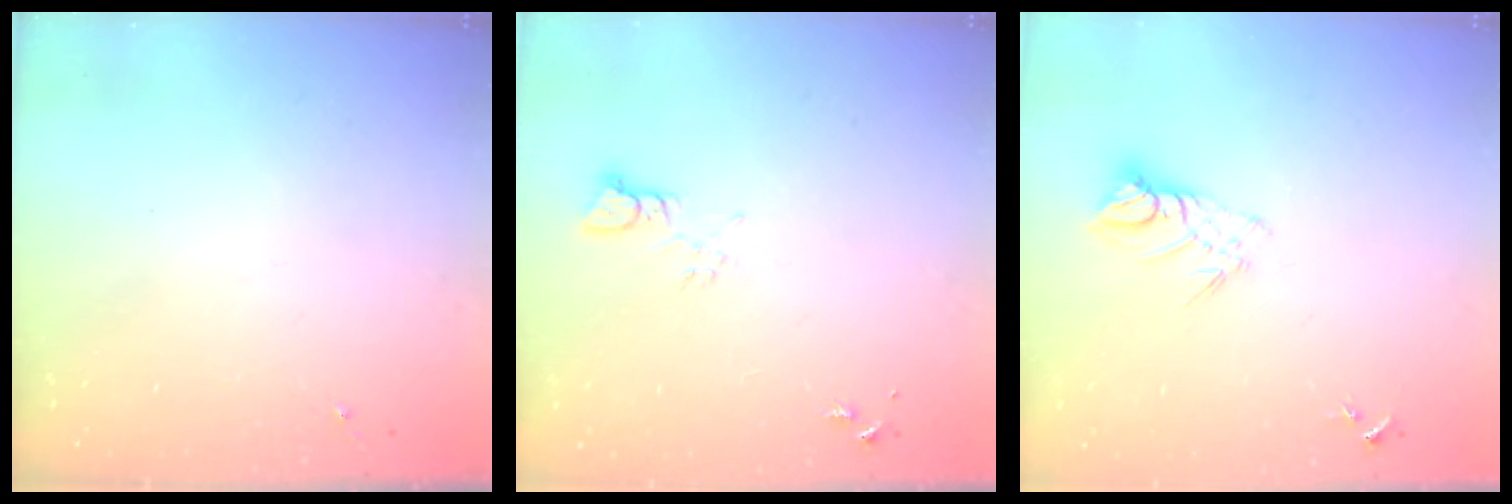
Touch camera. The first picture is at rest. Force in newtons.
{"total": 4.0, "press": 3.9, "slide": 0.3}
{"total": 7.9, "press": 7.9, "slide": 0.5}